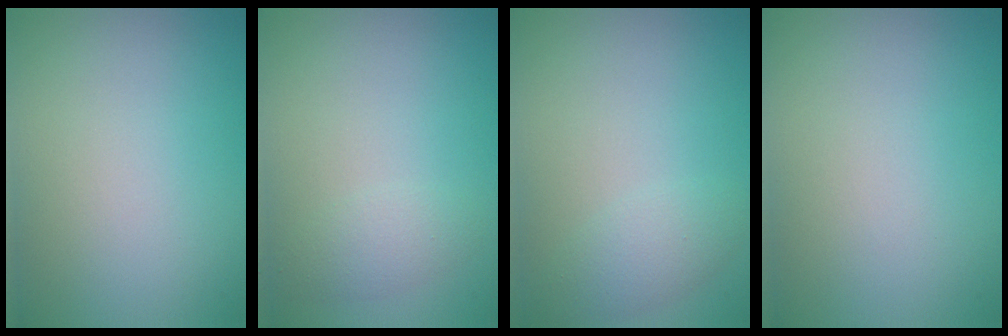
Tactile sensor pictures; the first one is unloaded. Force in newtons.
{"total": 1.4, "press": 1.4, "slide": 0.1}
{"total": 1.9, "press": 1.9, "slide": 0.1}
{"total": 0.0}